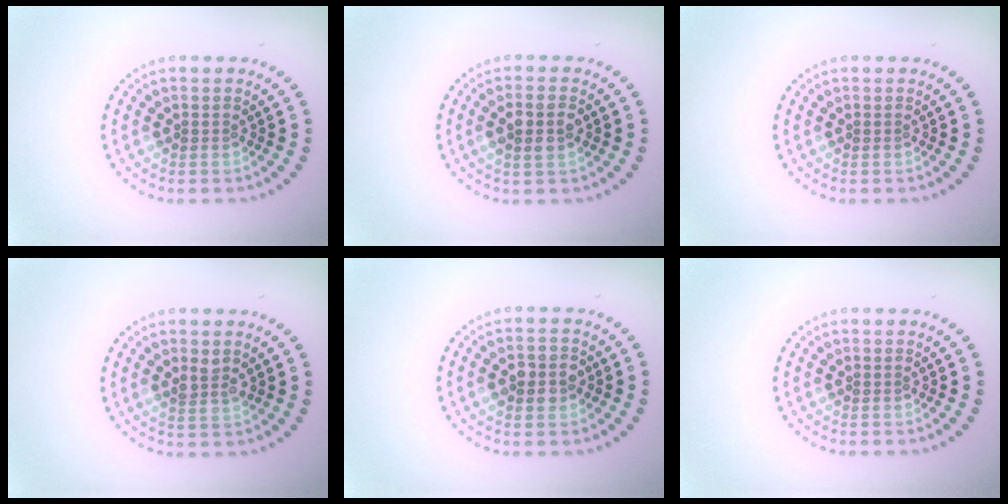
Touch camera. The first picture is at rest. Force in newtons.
{"total": 2.7, "press": 2.5, "slide": 0.8}
{"total": 0.0}
{"total": 1.7, "press": 1.6, "slide": 0.5}
{"total": 3.0, "press": 3.0, "slide": 0.1}
{"total": 0.0}